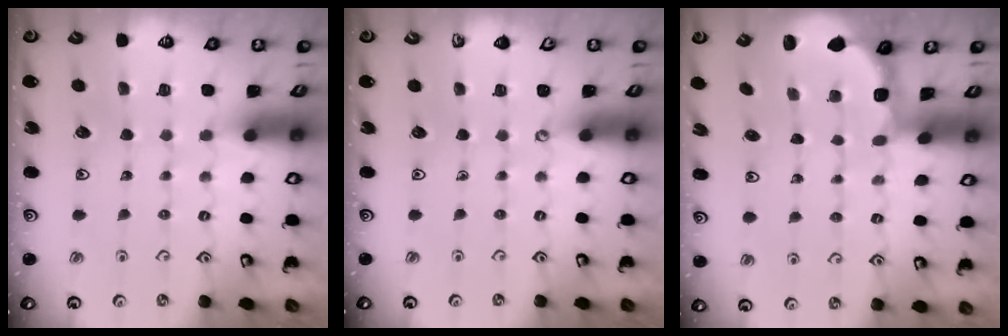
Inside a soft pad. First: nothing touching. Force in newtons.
{"total": 0.0}
{"total": 1.7, "press": 1.5, "slide": 0.7}